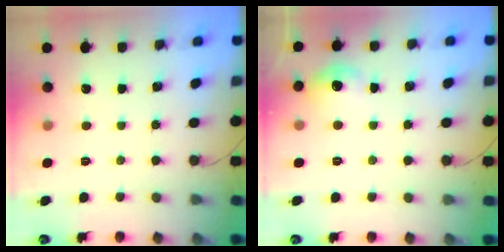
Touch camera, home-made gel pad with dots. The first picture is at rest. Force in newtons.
{"total": 6.9, "press": 6.7, "slide": 1.5}